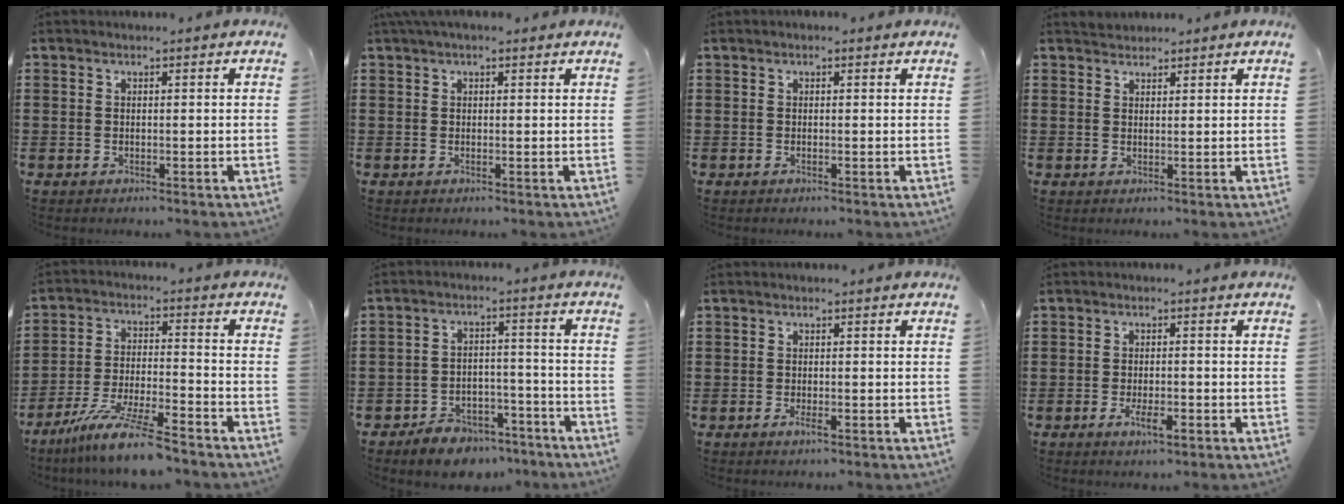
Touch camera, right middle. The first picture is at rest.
{"total": 1.4, "force": [1.0, 0.3, 0.9], "torque": [-0.019, 0.002, 0.018]}
{"total": 0.0}
{"total": 0.9, "force": [0.9, 0.3, -0.3], "torque": [0.002, 0.006, 0.018]}
{"total": 9.6, "force": [-8.0, 0.1, 5.3], "torque": [-0.108, -0.003, -0.157]}
{"total": 5.8, "force": [-5.4, 1.8, 1.1], "torque": [-0.014, 0.023, -0.104]}
{"total": 1.3, "force": [-0.6, 0.3, 1.1], "torque": [-0.020, -0.002, -0.010]}
{"total": 3.3, "force": [-1.6, 1.1, 2.7], "torque": [-0.050, 0.000, -0.029]}